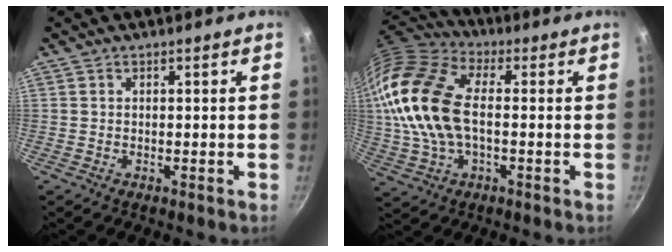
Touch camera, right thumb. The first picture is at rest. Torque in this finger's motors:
{"motor_torque": [-0.70, 2.33, 2.26, -0.20, 0.74]}